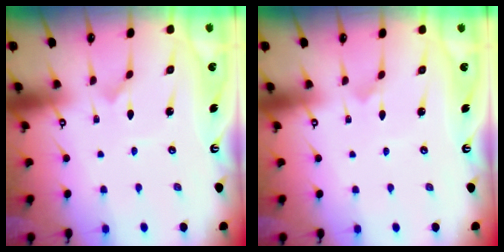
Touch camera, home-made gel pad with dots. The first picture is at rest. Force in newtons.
{"total": 1.4, "press": 1.4, "slide": 0.1}